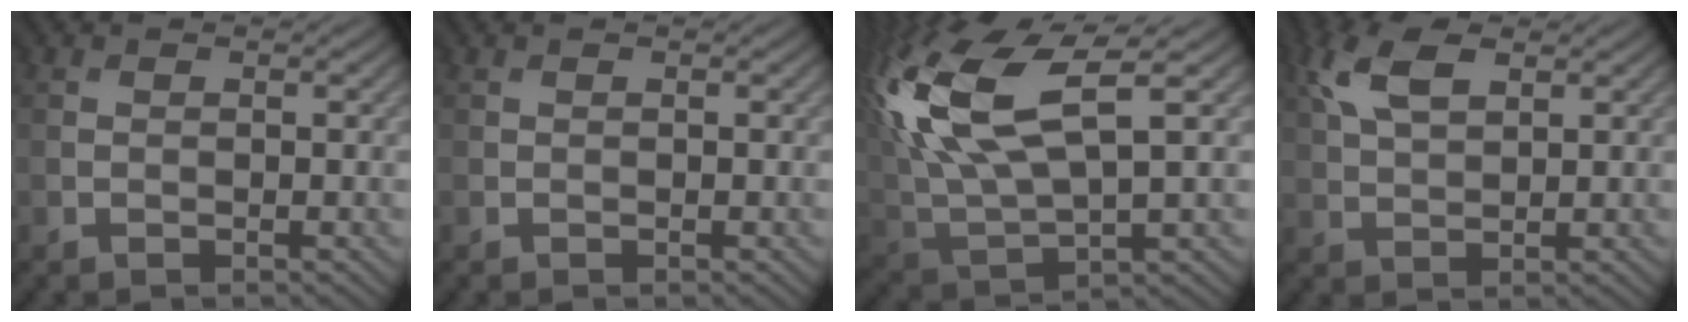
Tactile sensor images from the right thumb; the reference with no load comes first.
{"total": 0.0}
{"total": 14.4, "force": [6.1, 6.9, 11.1], "torque": [-0.265, 0.021, 0.120]}
{"total": 6.4, "force": [3.6, 3.4, 4.0], "torque": [-0.095, 0.019, 0.072]}